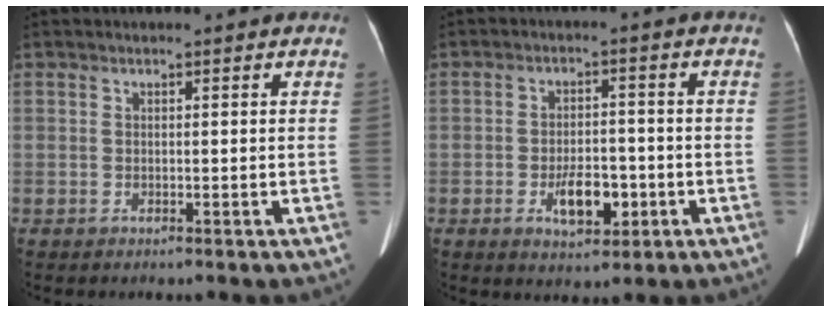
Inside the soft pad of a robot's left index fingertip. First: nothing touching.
{"total": 6.1, "force": [-2.2, 2.9, 4.8], "torque": [-0.083, 0.002, -0.029]}